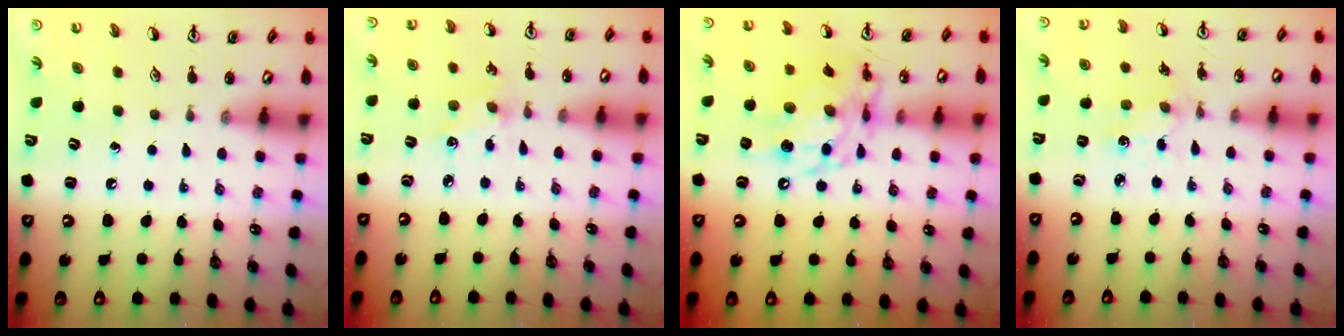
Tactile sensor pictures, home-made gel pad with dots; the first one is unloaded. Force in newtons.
{"total": 2.2, "press": 2.2, "slide": 0.3}
{"total": 12.5, "press": 12.4, "slide": 1.1}
{"total": 1.8, "press": 1.8, "slide": 0.4}